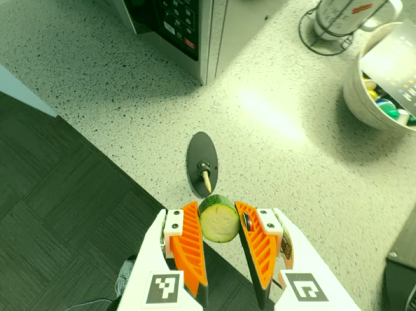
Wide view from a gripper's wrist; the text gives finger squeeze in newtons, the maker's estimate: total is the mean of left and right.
{"total": 9.2, "left": 9.0, "right": 9.5}